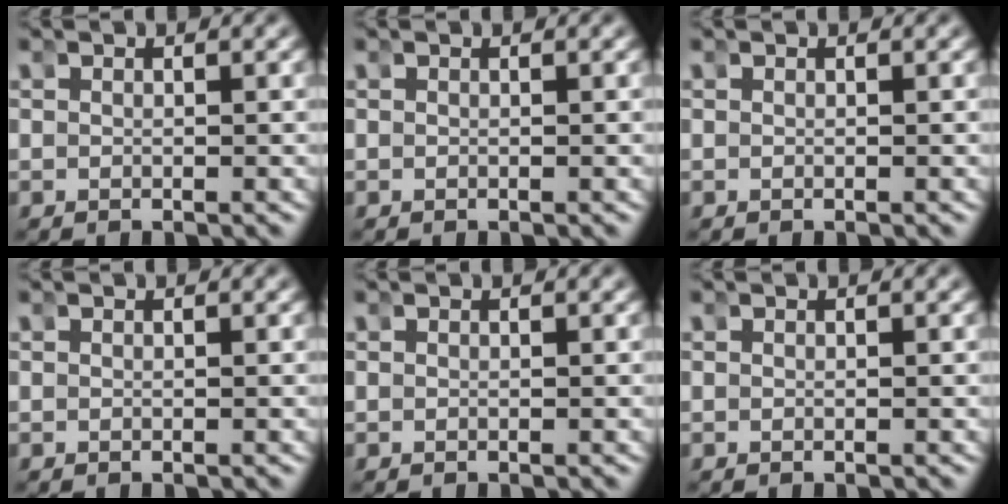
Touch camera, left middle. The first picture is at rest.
{"total": 0.0}
{"total": 0.0}
{"total": 0.0}
{"total": 0.0}
{"total": 0.0}